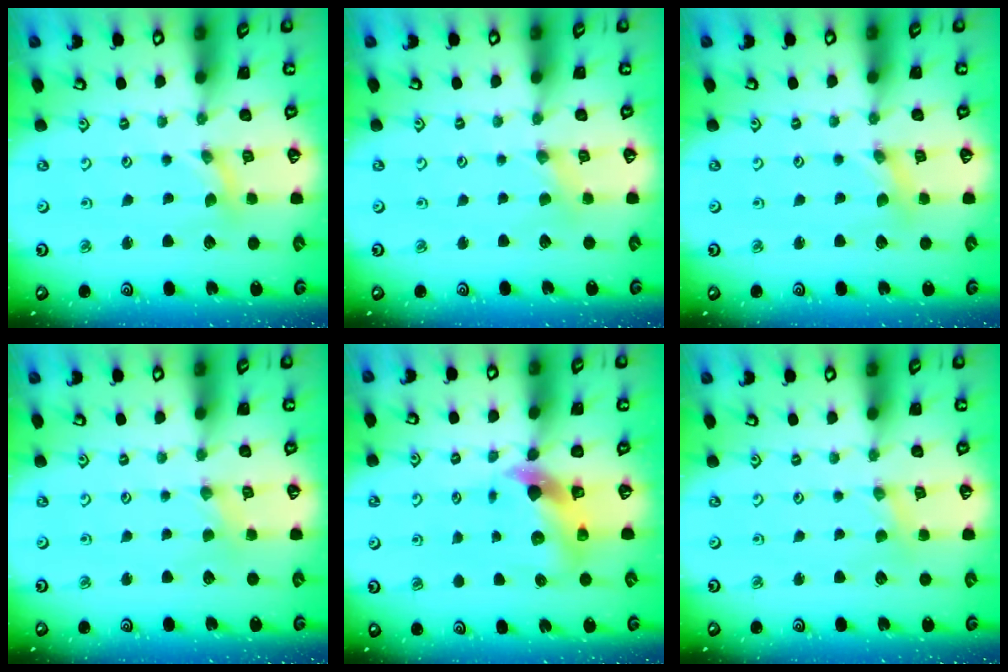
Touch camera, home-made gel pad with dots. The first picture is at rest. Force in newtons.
{"total": 2.1, "press": 2.1, "slide": 0.3}
{"total": 1.0, "press": 1.0, "slide": 0.2}
{"total": 2.4, "press": 2.4, "slide": 0.4}
{"total": 6.9, "press": 6.8, "slide": 1.0}
{"total": 1.0, "press": 1.0, "slide": 0.2}